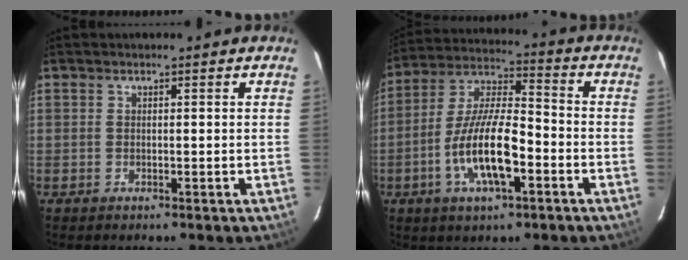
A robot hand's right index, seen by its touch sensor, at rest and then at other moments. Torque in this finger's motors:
{"motor_torque": [1.41, -0.73, 1.05, 0.21]}